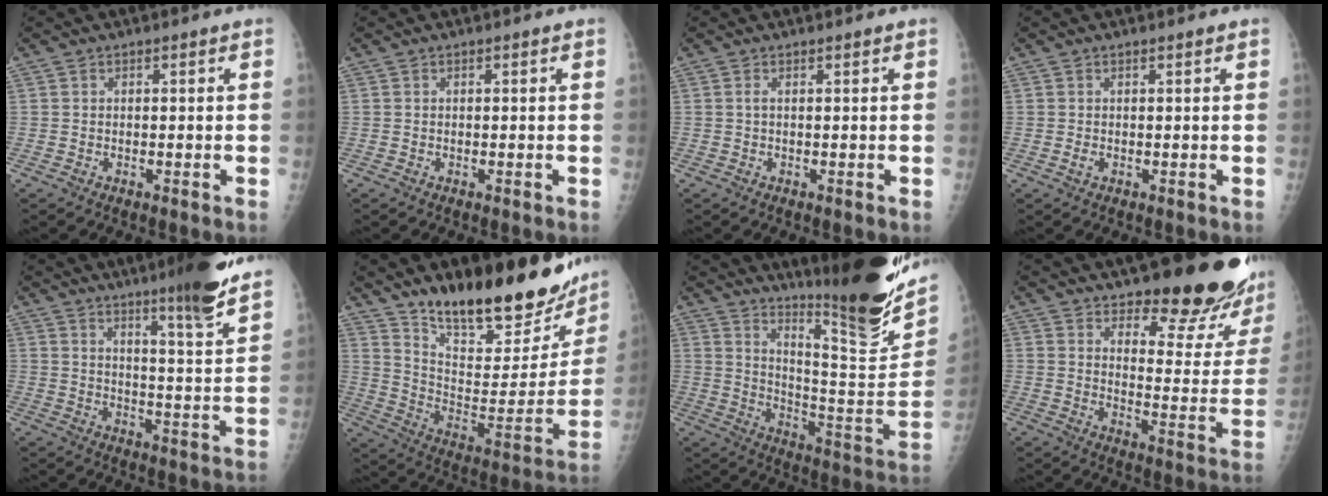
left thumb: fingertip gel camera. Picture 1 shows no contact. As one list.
[{"total": 0.0}, {"total": 0.7, "force": [0.3, 0.0, 0.7], "torque": [-0.021, 0.003, 0.005]}, {"total": 1.1, "force": [0.3, 0.5, 0.9], "torque": [-0.019, 0.005, 0.008]}, {"total": 12.5, "force": [9.4, 0.5, 8.2], "torque": [-0.107, -0.064, 0.133]}, {"total": 26.7, "force": [20.6, 8.9, 14.4], "torque": [-0.184, -0.103, 0.309]}, {"total": 25.7, "force": [19.2, 3.5, 16.7], "torque": [-0.232, -0.132, 0.286]}, {"total": 20.7, "force": [17.6, 5.4, 9.6], "torque": [-0.082, -0.148, 0.224]}]